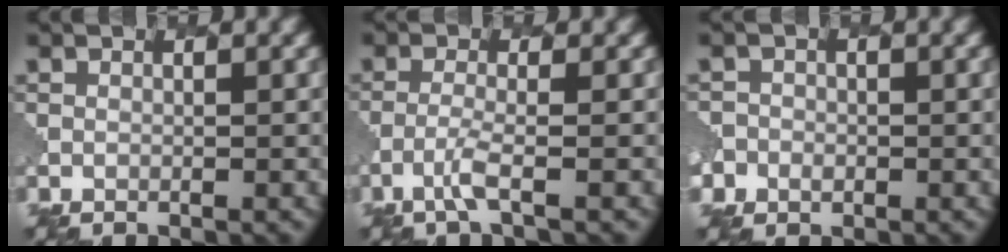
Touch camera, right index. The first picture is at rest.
{"total": 2.0, "force": [-1.2, 0.2, 1.6], "torque": [-0.035, 0.000, -0.035]}
{"total": 2.5, "force": [-1.0, 2.3, 0.2], "torque": [0.007, 0.002, -0.019]}